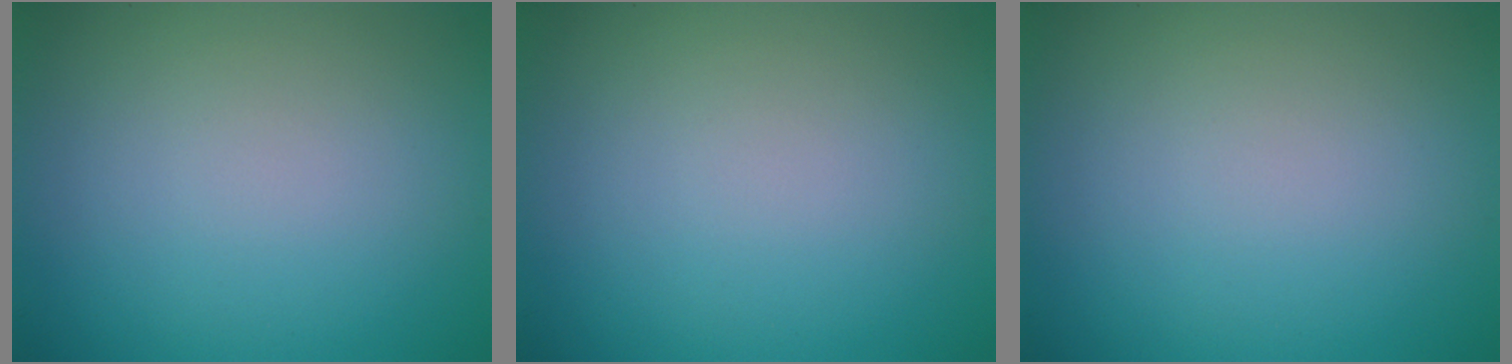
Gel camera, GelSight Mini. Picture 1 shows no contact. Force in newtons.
{"total": 0.0}
{"total": 0.0}